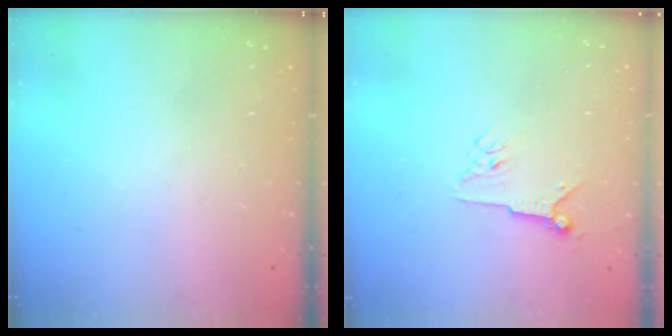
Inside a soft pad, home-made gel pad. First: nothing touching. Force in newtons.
{"total": 5.6, "press": 5.6, "slide": 0.8}